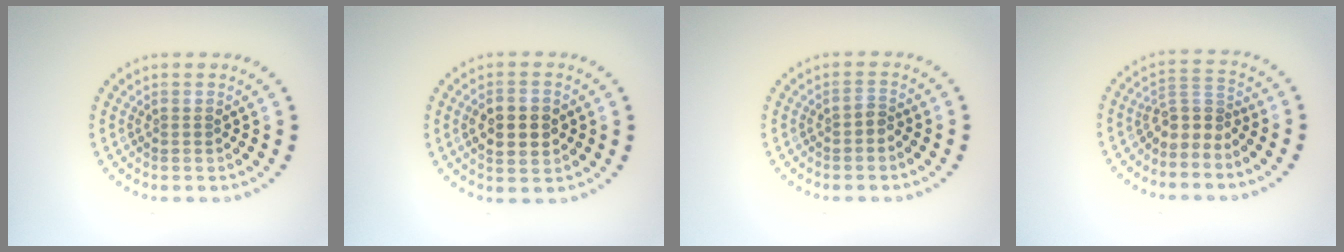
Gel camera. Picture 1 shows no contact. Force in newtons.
{"total": 4.4, "press": 4.4, "slide": 0.2}
{"total": 1.0, "press": 0.8, "slide": 0.7}
{"total": 2.5, "press": 1.8, "slide": 1.7}